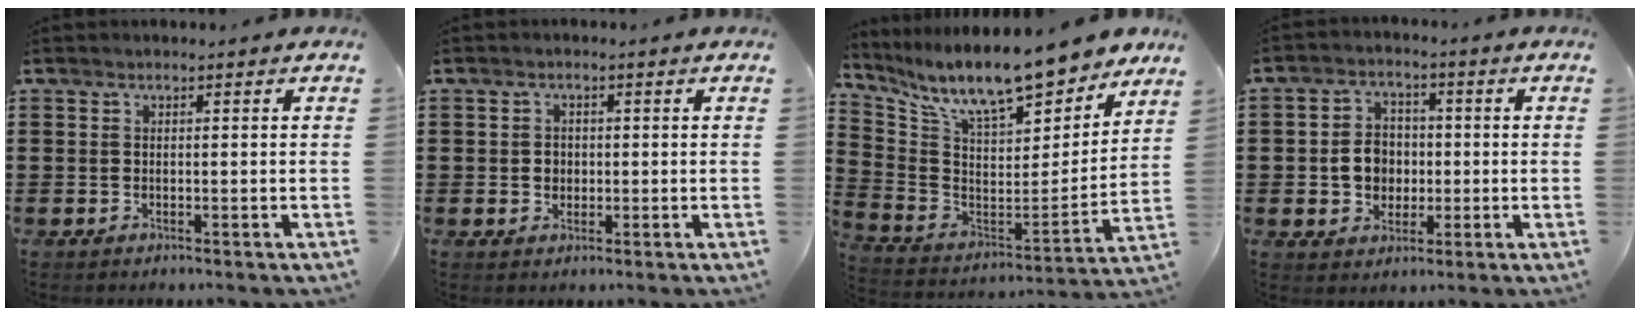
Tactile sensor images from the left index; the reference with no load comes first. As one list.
[{"total": 1.8, "force": [0.1, 1.7, 0.6], "torque": [-0.018, 0.009, -0.001]}, {"total": 12.4, "force": [11.0, 2.1, 5.3], "torque": [-0.133, -0.082, 0.189]}, {"total": 6.0, "force": [-0.4, 5.3, 2.8], "torque": [-0.061, 0.013, -0.010]}]